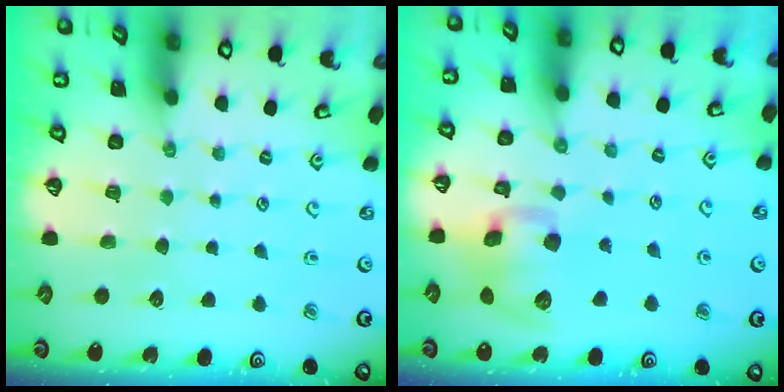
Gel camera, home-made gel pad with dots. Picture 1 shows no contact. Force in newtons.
{"total": 11.5, "press": 11.4, "slide": 2.1}